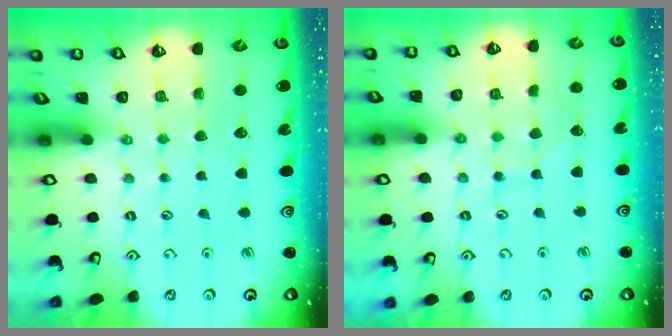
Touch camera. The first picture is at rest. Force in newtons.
{"total": 5.0, "press": 4.9, "slide": 0.5}